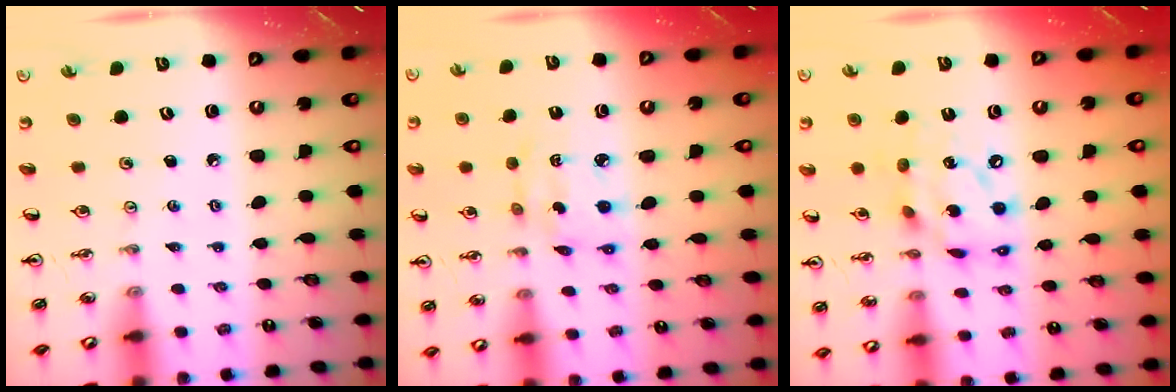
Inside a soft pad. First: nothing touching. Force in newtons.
{"total": 5.7, "press": 5.7, "slide": 0.3}
{"total": 14.3, "press": 14.2, "slide": 1.8}